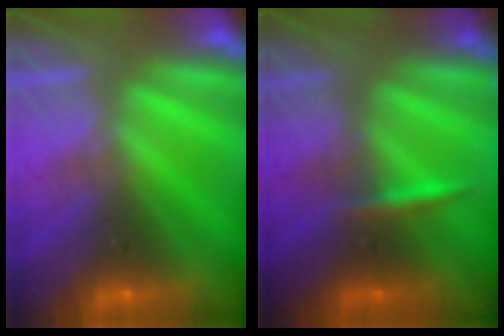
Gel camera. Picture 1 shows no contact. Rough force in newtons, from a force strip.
{"total": 2.4}